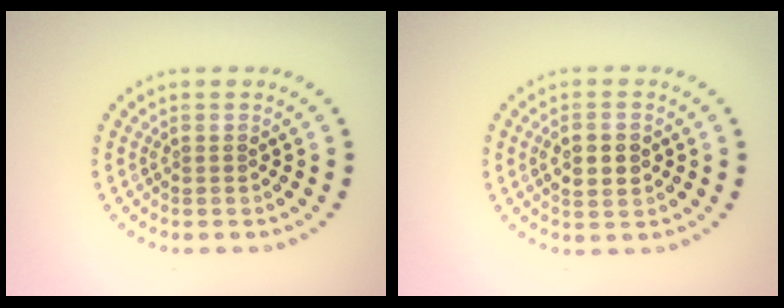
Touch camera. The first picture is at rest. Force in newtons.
{"total": 3.0, "press": 3.0, "slide": 0.2}